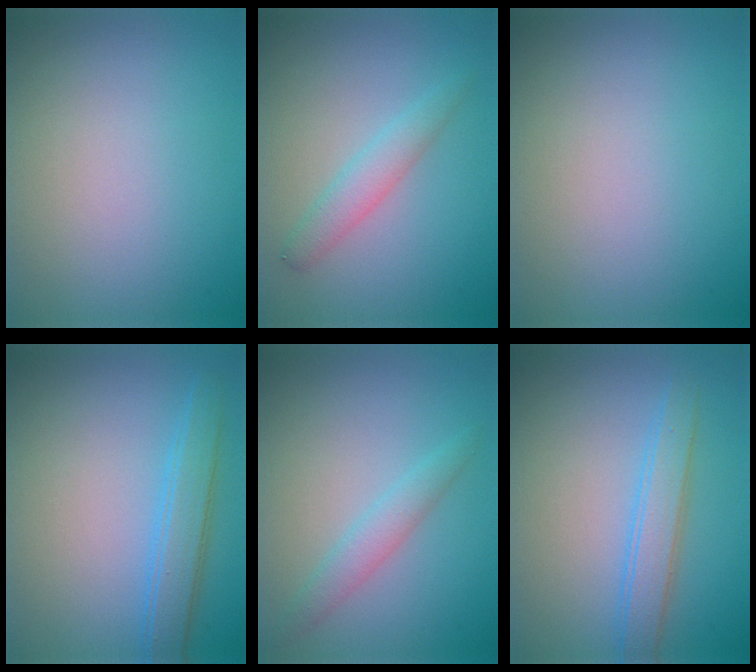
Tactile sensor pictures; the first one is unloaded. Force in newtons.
{"total": 2.3, "press": 2.3, "slide": 0.1}
{"total": 0.0}
{"total": 2.4, "press": 2.4, "slide": 0.2}
{"total": 1.9, "press": 1.9, "slide": 0.1}
{"total": 3.0, "press": 2.9, "slide": 0.2}